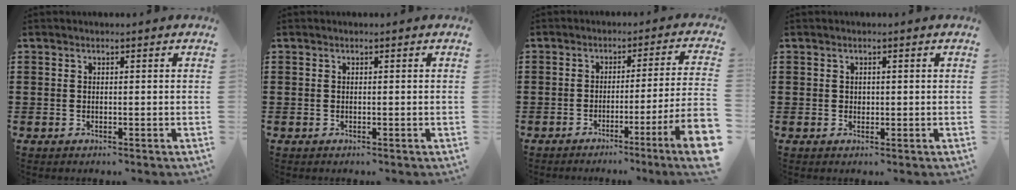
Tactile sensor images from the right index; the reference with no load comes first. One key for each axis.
{"total": 0.0}
{"total": 5.1, "fx": -2.4, "fy": -0.6, "fz": 4.5, "tx": -0.082, "ty": -0.031, "tz": -0.050}
{"total": 0.7, "fx": 0.3, "fy": 0.6, "fz": 0.3, "tx": -0.007, "ty": 0.003, "tz": 0.006}